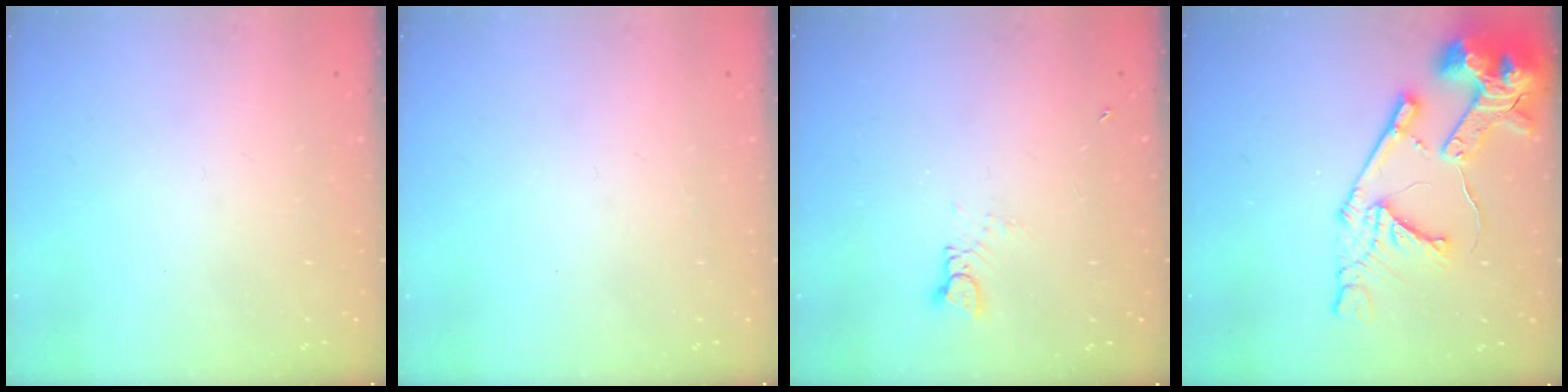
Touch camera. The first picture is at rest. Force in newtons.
{"total": 0.0}
{"total": 1.2, "press": 1.1, "slide": 0.1}
{"total": 18.6, "press": 18.5, "slide": 2.1}